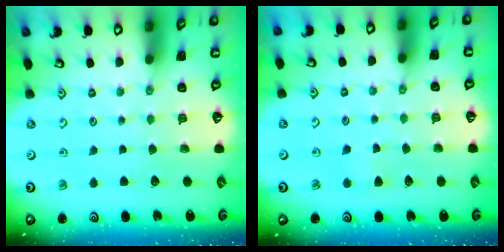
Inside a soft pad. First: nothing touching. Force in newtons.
{"total": 2.5, "press": 2.4, "slide": 0.7}